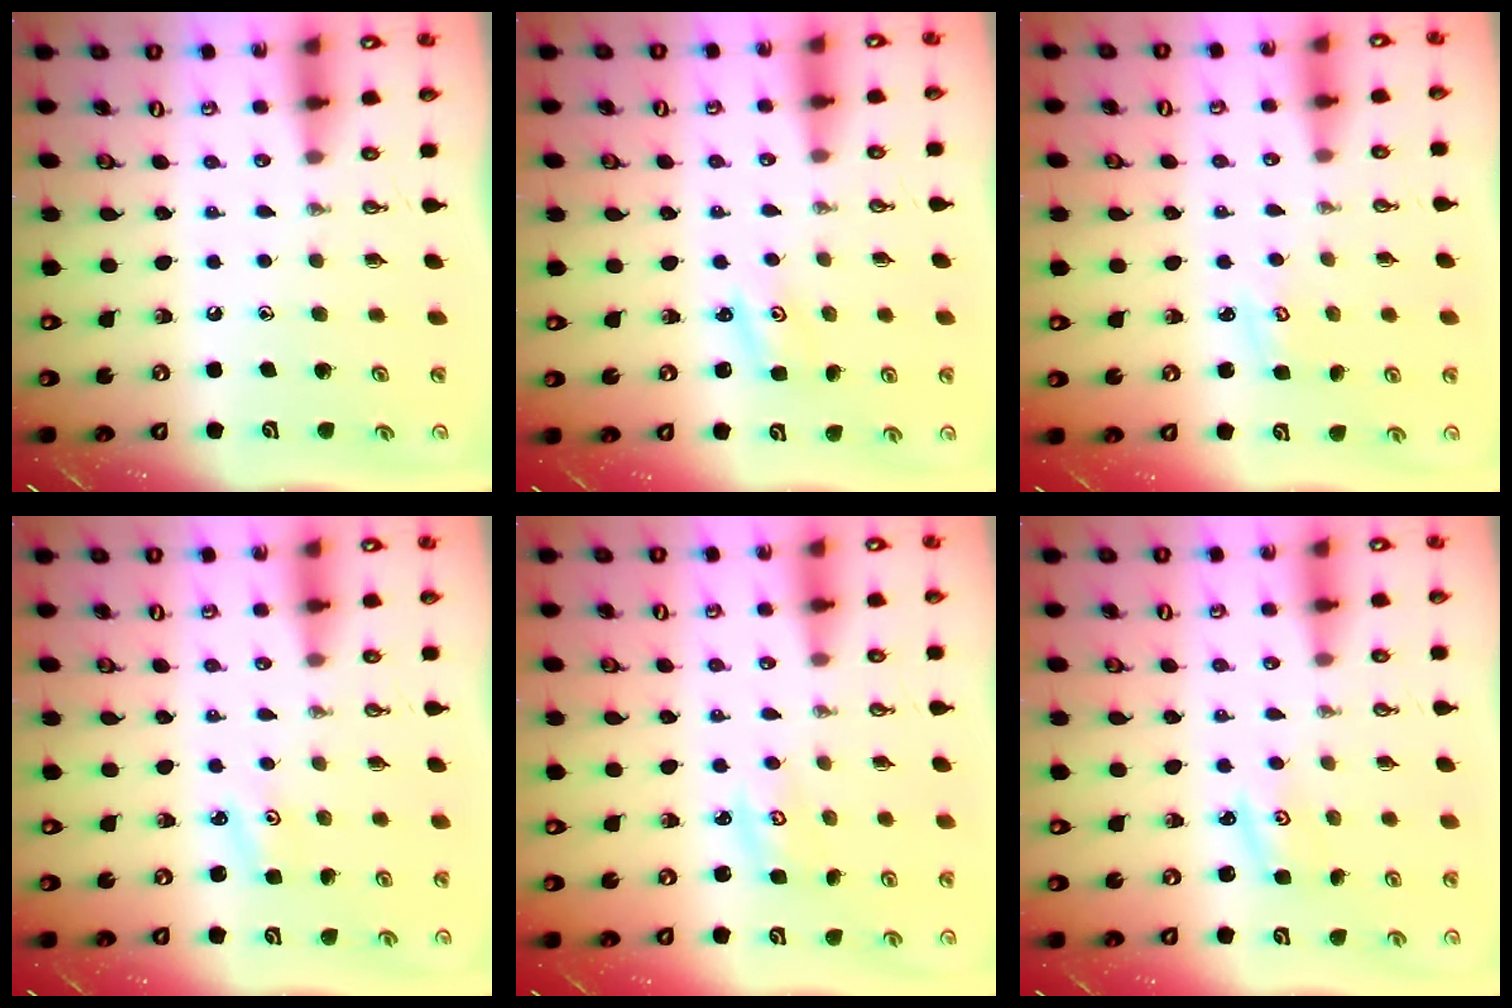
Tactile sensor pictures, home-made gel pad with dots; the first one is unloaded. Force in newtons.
{"total": 1.4, "press": 1.4, "slide": 0.2}
{"total": 3.0, "press": 3.0, "slide": 0.3}
{"total": 2.6, "press": 2.6, "slide": 0.3}
{"total": 2.9, "press": 2.8, "slide": 0.4}
{"total": 2.3, "press": 2.3, "slide": 0.3}